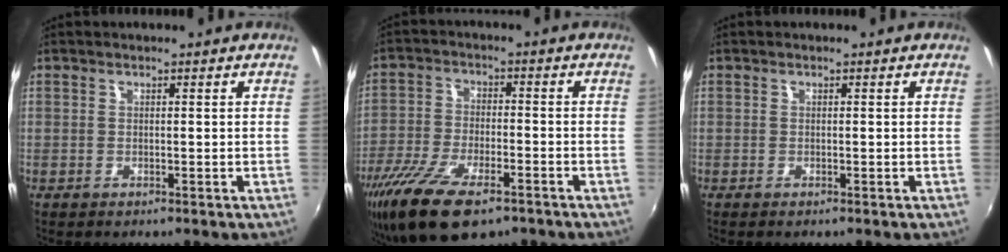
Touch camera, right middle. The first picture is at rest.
{"total": 14.7, "force": [-9.8, 5.4, 9.6], "torque": [-0.210, -0.045, -0.180]}
{"total": 0.0}